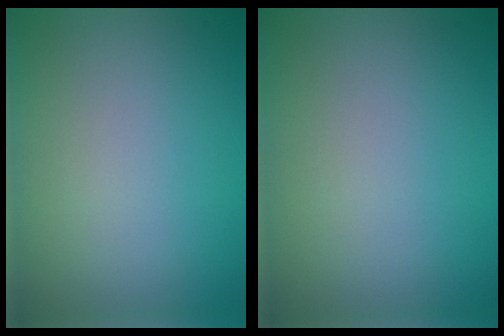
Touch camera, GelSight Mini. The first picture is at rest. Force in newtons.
{"total": 0.0}